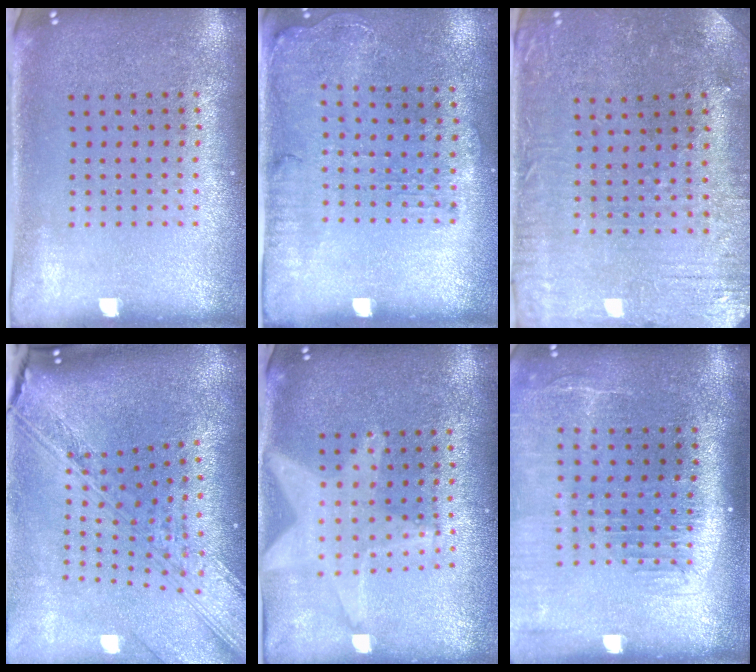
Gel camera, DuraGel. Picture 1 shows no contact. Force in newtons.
{"total": 1.4, "press": 1.2, "slide": 0.7}
{"total": 0.9, "press": 0.7, "slide": 0.5}
{"total": 4.0, "press": 2.9, "slide": 2.8}
{"total": 2.0, "press": 1.7, "slide": 1.0}
{"total": 2.1, "press": 1.7, "slide": 1.1}